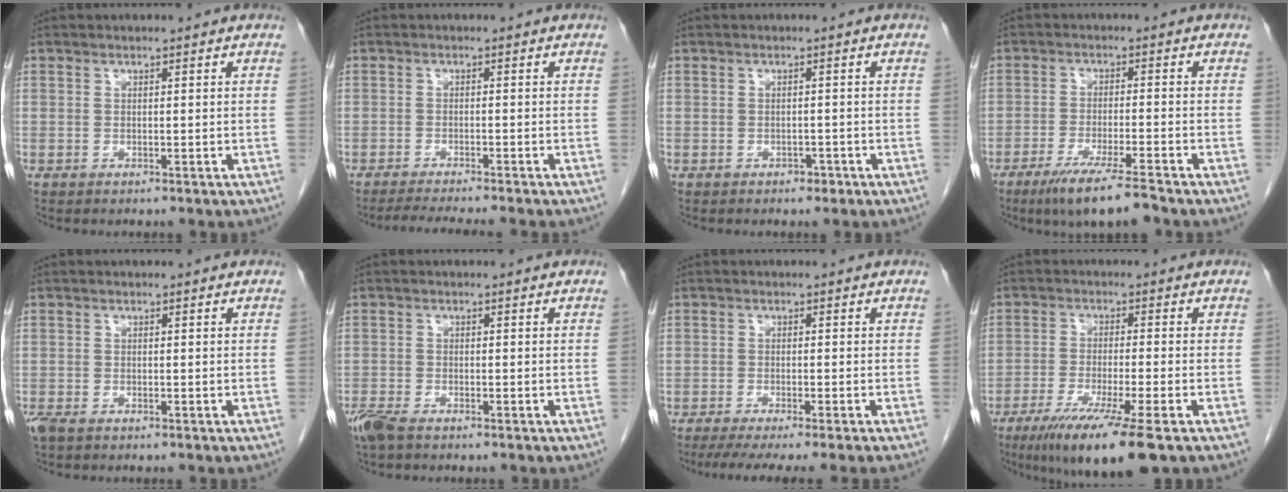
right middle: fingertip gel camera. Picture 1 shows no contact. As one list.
[{"total": 6.4, "force": [-5.7, -0.6, 2.8], "torque": [-0.035, -0.015, -0.090]}, {"total": 1.2, "force": [-0.8, 0.7, 0.5], "torque": [-0.008, 0.002, -0.009]}, {"total": 8.0, "force": [-5.9, -0.3, 5.4], "torque": [-0.091, -0.023, -0.104]}, {"total": 2.3, "force": [-1.6, 1.0, 1.4], "torque": [-0.035, -0.007, -0.027]}, {"total": 3.8, "force": [-2.9, 1.0, 2.2], "torque": [-0.053, -0.010, -0.055]}, {"total": 9.3, "force": [-7.8, -1.4, 4.8], "torque": [-0.045, -0.022, -0.117]}, {"total": 11.5, "force": [-7.1, -0.2, 9.0], "torque": [-0.152, -0.033, -0.115]}]